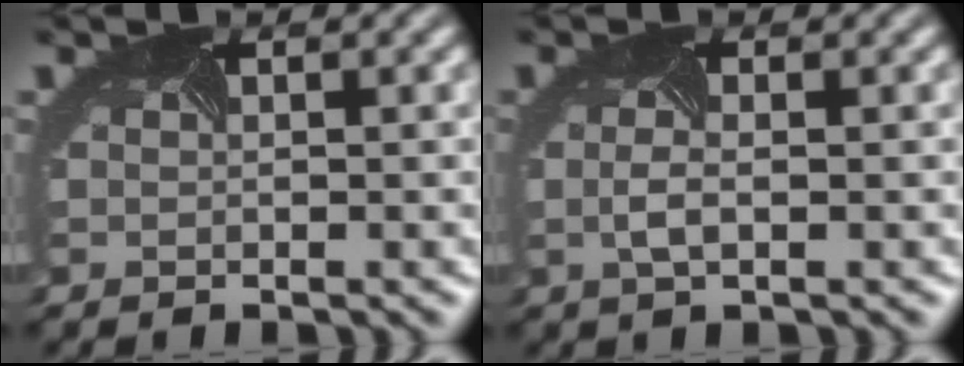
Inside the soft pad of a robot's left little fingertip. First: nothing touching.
{"total": 1.2, "force": [-0.4, 0.1, 1.2], "torque": [-0.040, -0.005, -0.003]}